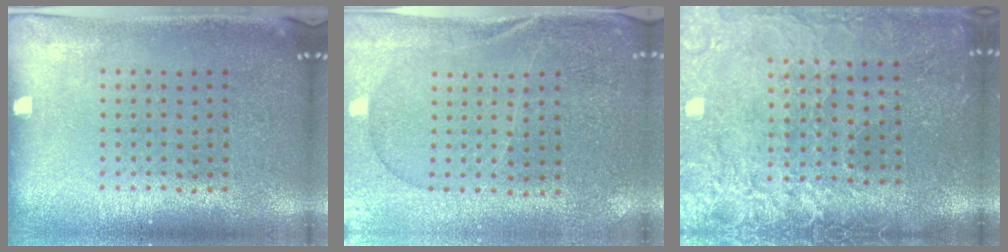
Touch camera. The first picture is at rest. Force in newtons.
{"total": 0.6, "press": 0.5, "slide": 0.3}
{"total": 4.0, "press": 3.5, "slide": 2.0}